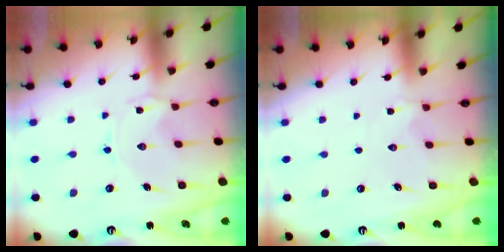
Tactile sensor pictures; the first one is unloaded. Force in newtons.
{"total": 1.9, "press": 1.8, "slide": 0.5}